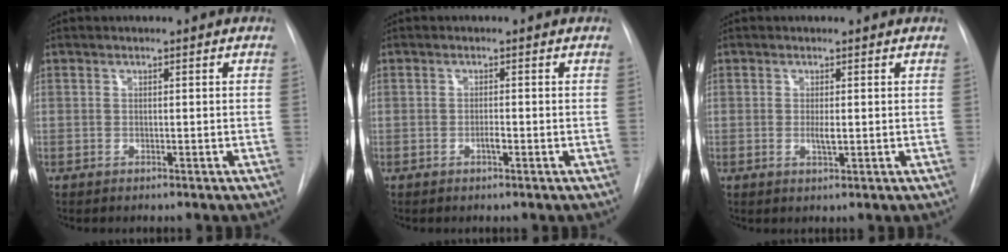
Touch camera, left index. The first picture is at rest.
{"total": 1.4, "force": [-1.2, 0.1, 0.7], "torque": [-0.011, -0.005, -0.021]}
{"total": 1.6, "force": [-0.6, 0.3, 1.5], "torque": [-0.027, -0.008, -0.010]}